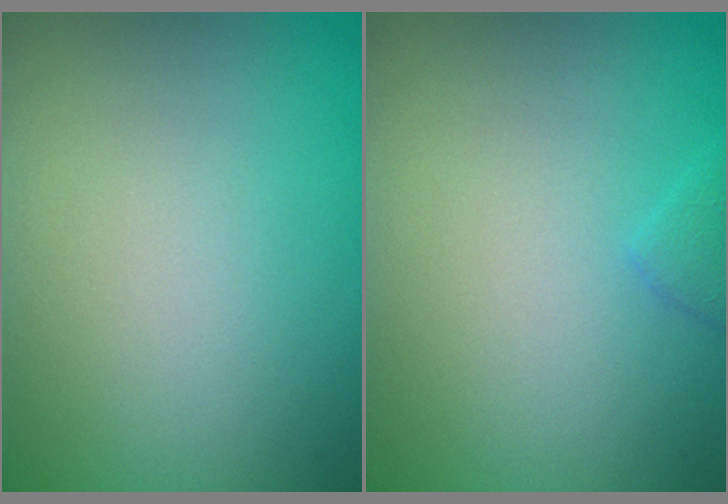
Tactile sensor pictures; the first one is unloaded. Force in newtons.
{"total": 1.1, "press": 1.0, "slide": 0.1}